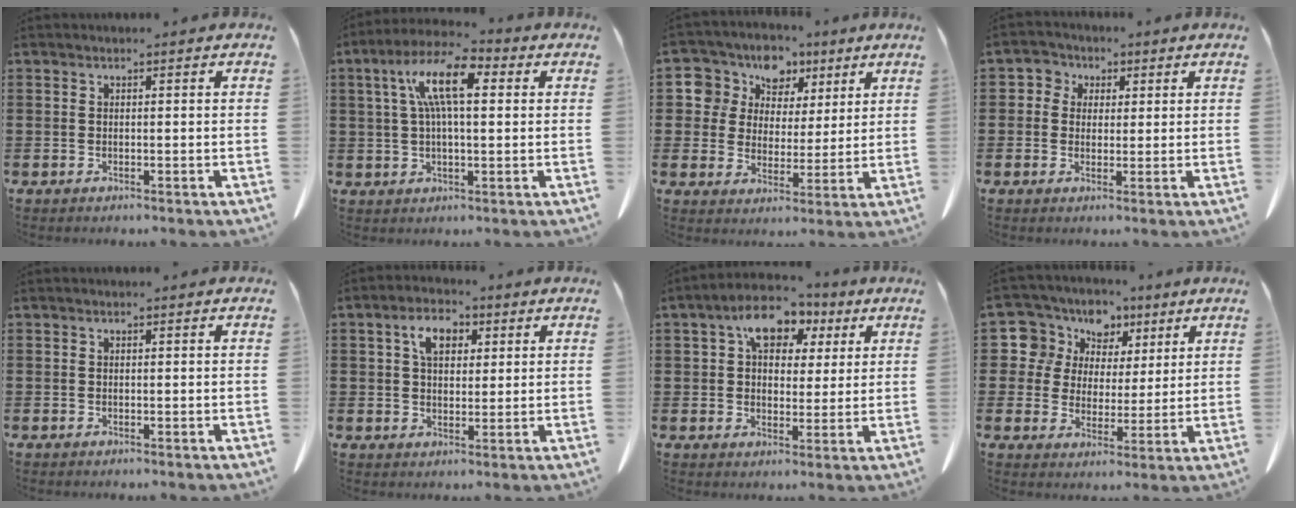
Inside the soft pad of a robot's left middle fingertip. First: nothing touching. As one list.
[{"total": 9.7, "force": [2.8, 3.0, 8.8], "torque": [-0.186, 0.011, 0.041]}, {"total": 8.0, "force": [4.4, 6.5, 1.0], "torque": [-0.071, -0.013, 0.080]}, {"total": 2.7, "force": [0.8, 2.6, 0.3], "torque": [-0.022, 0.010, 0.008]}, {"total": 0.0}, {"total": 5.5, "force": [2.2, 3.5, 3.7], "torque": [-0.069, 0.010, 0.033]}, {"total": 7.6, "force": [3.7, 5.1, 4.1], "torque": [-0.080, 0.005, 0.061]}, {"total": 8.6, "force": [4.3, 7.4, 1.1], "torque": [-0.083, -0.013, 0.077]}]